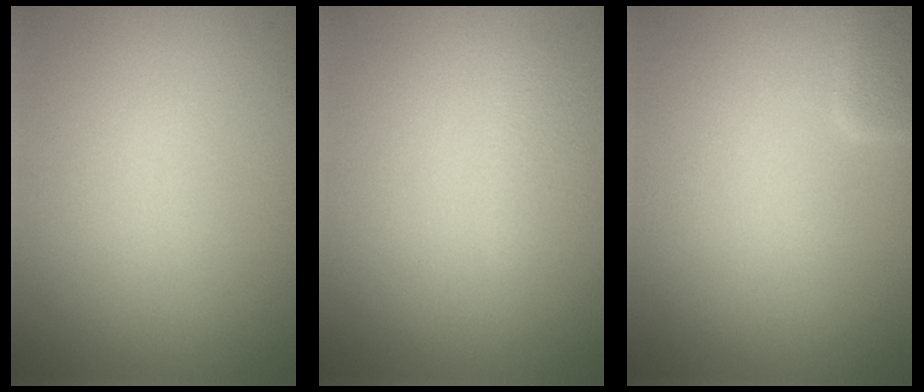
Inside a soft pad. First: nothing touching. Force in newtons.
{"total": 1.1, "press": 1.1, "slide": 0.1}
{"total": 1.4, "press": 1.4, "slide": 0.1}